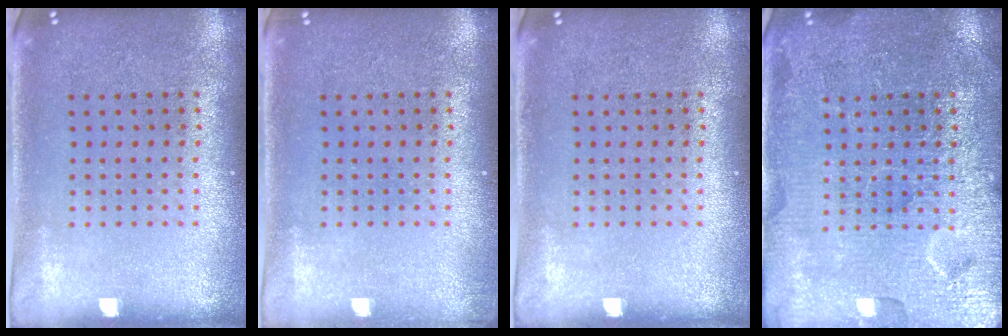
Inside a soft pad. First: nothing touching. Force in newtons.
{"total": 0.8, "press": 0.7, "slide": 0.4}
{"total": 0.0}
{"total": 4.2, "press": 4.2, "slide": 0.4}